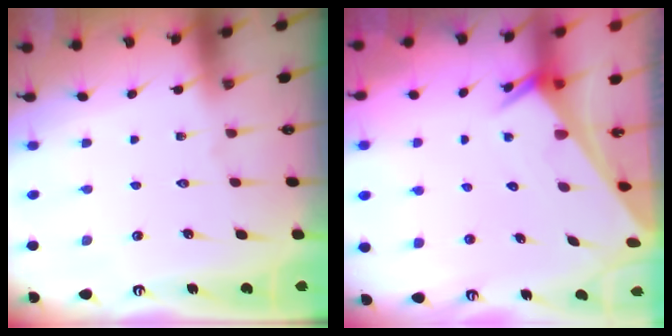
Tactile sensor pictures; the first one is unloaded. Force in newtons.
{"total": 2.5, "press": 2.5, "slide": 0.1}